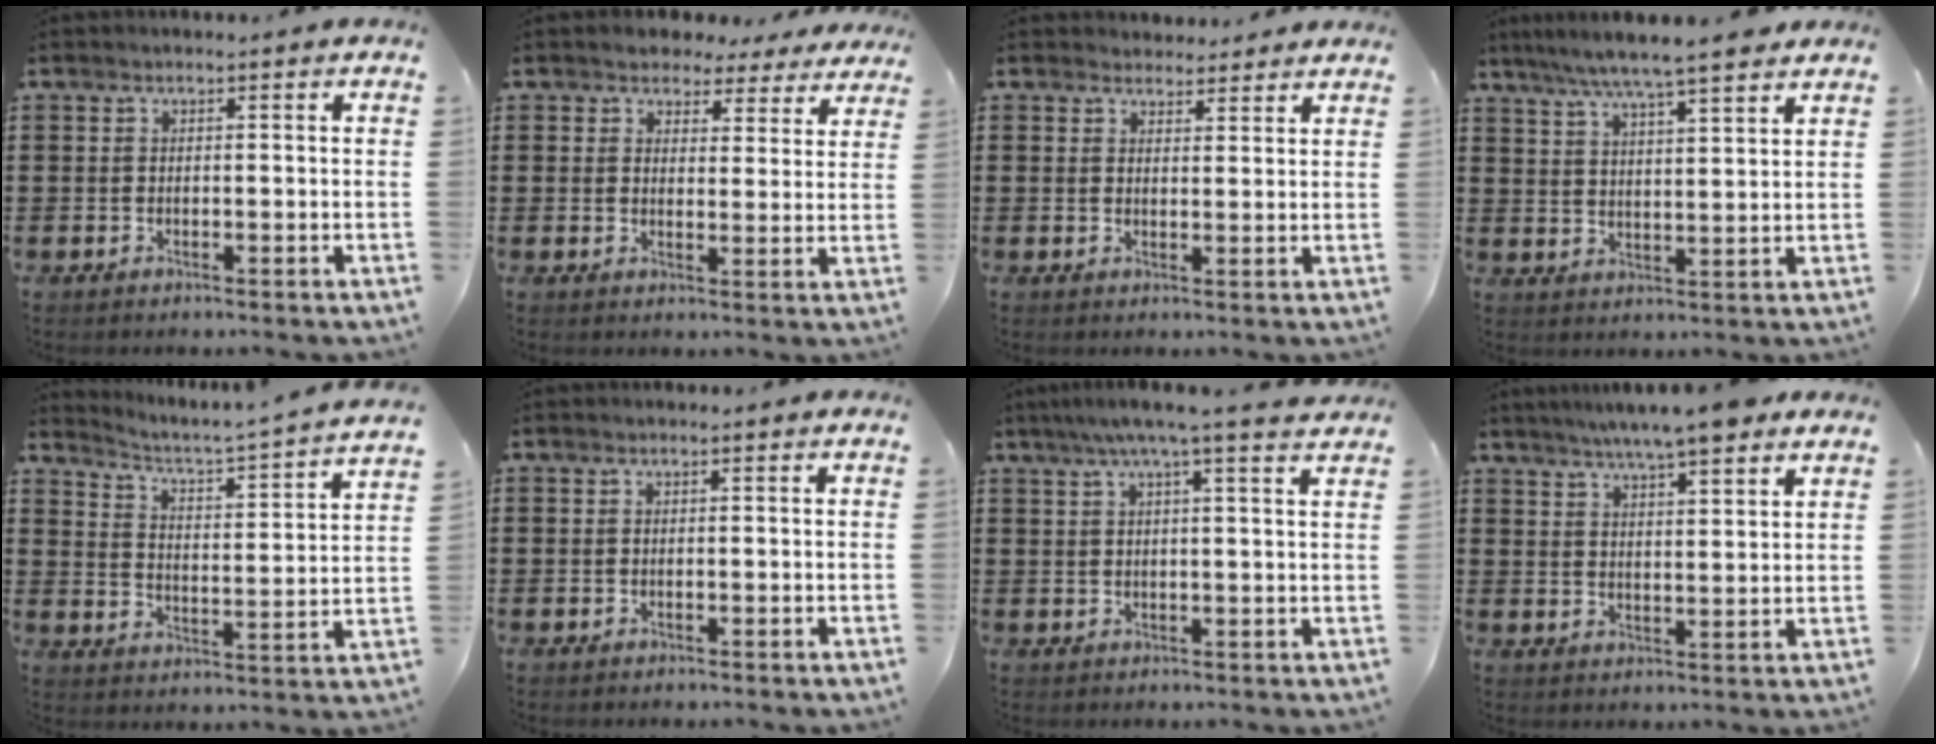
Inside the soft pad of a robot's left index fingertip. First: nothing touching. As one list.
[{"total": 4.0, "force": [3.6, 1.7, 0.4], "torque": [-0.020, -0.007, 0.065]}, {"total": 2.8, "force": [2.6, 0.9, 0.0], "torque": [-0.007, -0.002, 0.050]}, {"total": 6.2, "force": [5.4, 0.0, 3.1], "torque": [-0.078, -0.018, 0.093]}, {"total": 2.5, "force": [2.3, -0.5, 1.1], "torque": [-0.041, -0.035, 0.022]}, {"total": 0.0}, {"total": 4.9, "force": [3.7, -0.3, 3.2], "torque": [-0.073, -0.011, 0.063]}, {"total": 6.4, "force": [5.6, 0.6, 3.1], "torque": [-0.076, -0.009, 0.100]}]